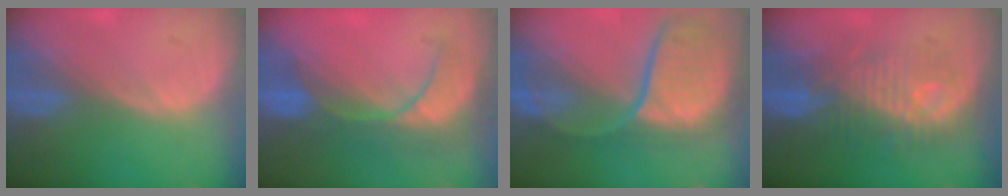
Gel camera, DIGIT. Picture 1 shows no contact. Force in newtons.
{"total": 8.0, "press": 7.9, "slide": 1.6}
{"total": 11.9, "press": 9.8, "slide": 6.7}
{"total": 9.4, "press": 9.4, "slide": 1.2}